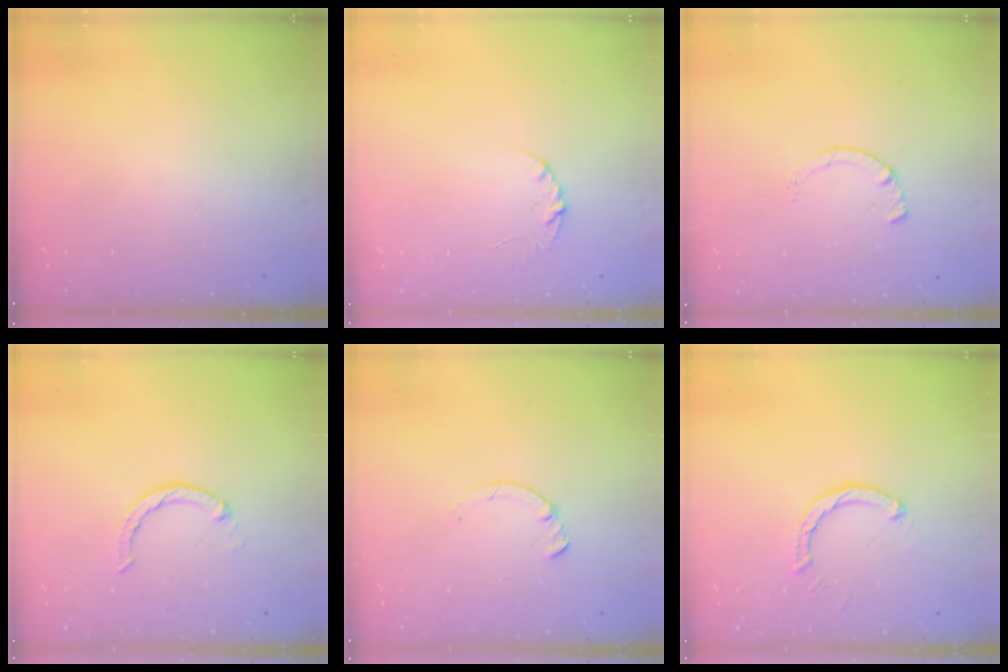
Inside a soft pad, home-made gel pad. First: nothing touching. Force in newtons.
{"total": 4.0, "press": 4.0, "slide": 0.4}
{"total": 1.4, "press": 1.4, "slide": 0.3}
{"total": 3.0, "press": 3.0, "slide": 0.4}
{"total": 1.4, "press": 1.4, "slide": 0.2}
{"total": 2.6, "press": 2.6, "slide": 0.1}